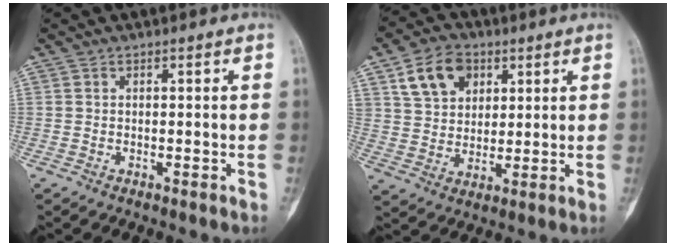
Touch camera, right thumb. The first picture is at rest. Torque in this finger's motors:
{"motor_torque": [-1.24, 1.71, 0.14, 0.15, 0.11]}